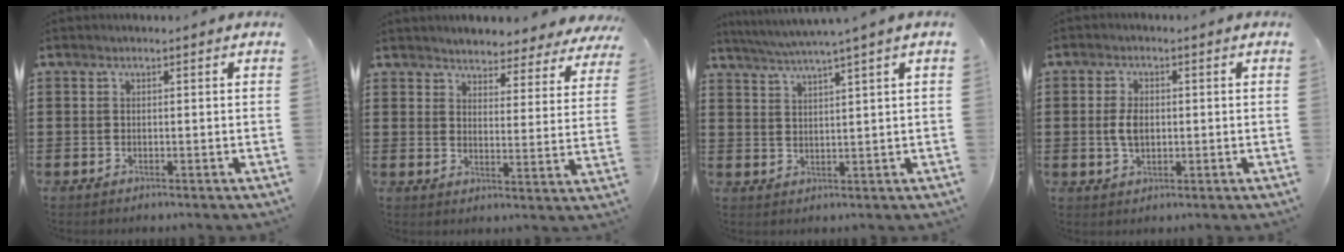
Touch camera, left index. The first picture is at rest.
{"total": 3.9, "force": [3.9, 0.2, 0.2], "torque": [-0.017, -0.027, 0.066]}
{"total": 3.1, "force": [2.3, -0.9, 1.8], "torque": [-0.040, -0.011, 0.037]}
{"total": 3.7, "force": [0.1, 2.2, 3.0], "torque": [-0.076, 0.002, -0.003]}